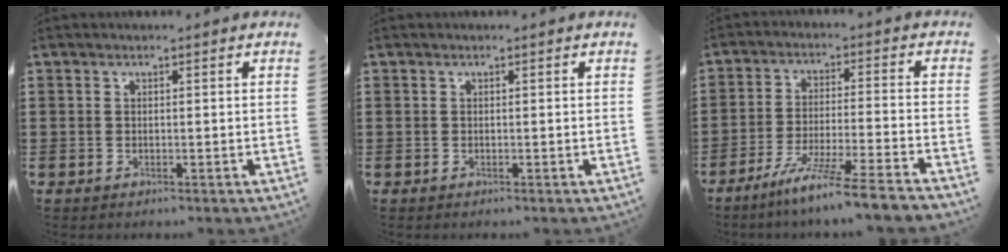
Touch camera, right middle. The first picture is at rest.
{"total": 0.0}
{"total": 8.4, "force": [-7.1, -1.1, 4.5], "torque": [-0.086, -0.015, -0.137]}